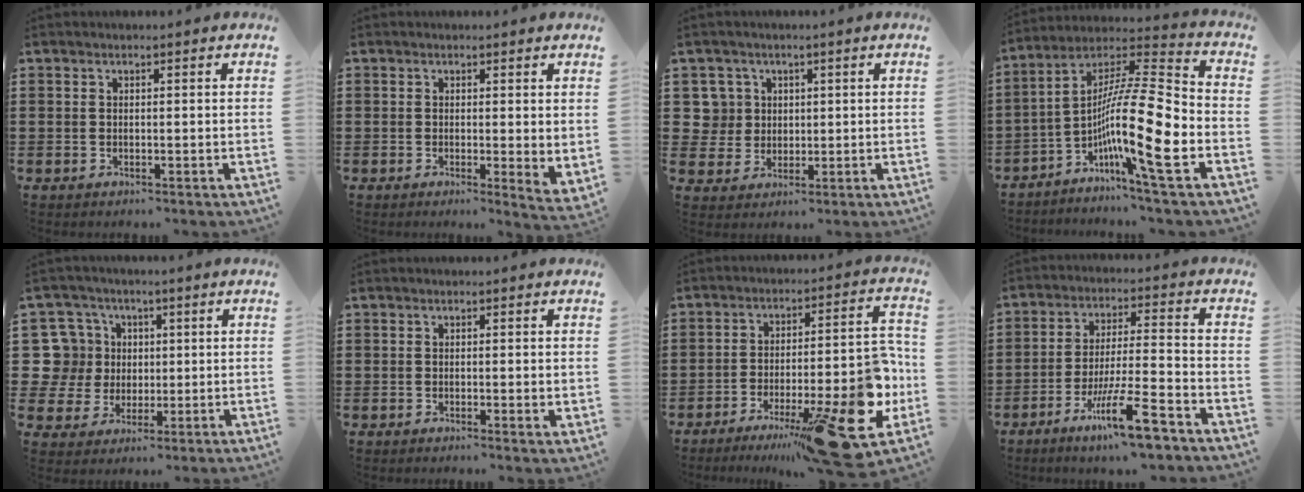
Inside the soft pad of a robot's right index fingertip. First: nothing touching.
{"total": 1.3, "force": [0.7, 0.3, 1.0], "torque": [-0.017, -0.006, 0.012]}
{"total": 4.8, "force": [1.3, 4.6, 0.6], "torque": [-0.036, 0.016, 0.024]}
{"total": 15.6, "force": [-4.7, 1.9, 14.8], "torque": [-0.277, -0.015, -0.089]}
{"total": 10.4, "force": [1.7, 9.7, 3.4], "torque": [-0.125, 0.007, 0.033]}
{"total": 0.8, "force": [0.0, 0.0, 0.8], "torque": [-0.016, -0.004, 0.000]}
{"total": 18.1, "force": [-9.7, 4.2, 14.7], "torque": [-0.178, 0.014, -0.146]}
{"total": 11.1, "force": [-6.9, 0.9, 8.6], "torque": [-0.163, 0.000, -0.132]}